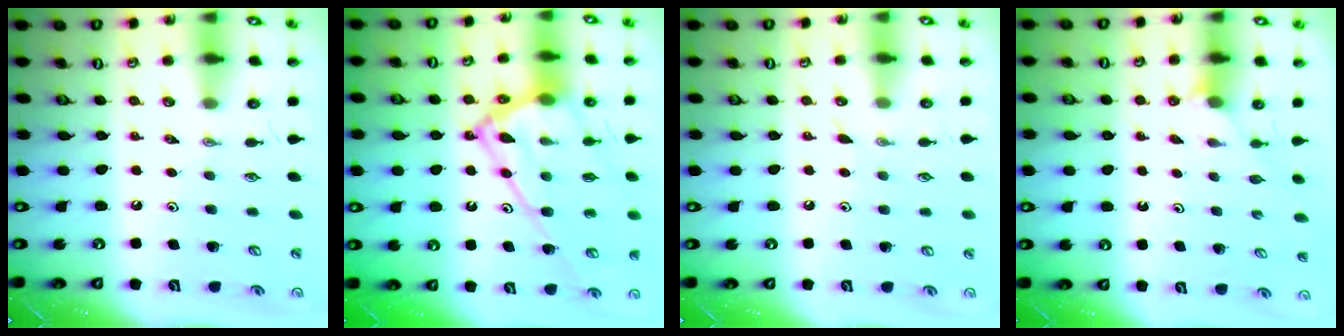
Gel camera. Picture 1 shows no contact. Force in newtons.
{"total": 22.2, "press": 22.1, "slide": 1.9}
{"total": 4.9, "press": 4.8, "slide": 0.5}
{"total": 2.7, "press": 2.7, "slide": 0.3}